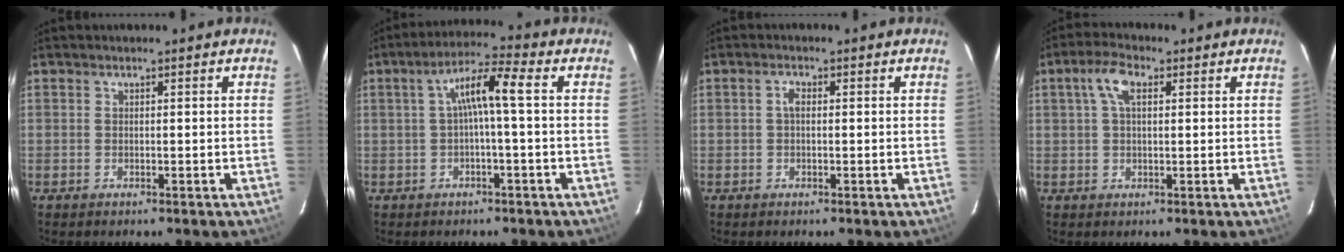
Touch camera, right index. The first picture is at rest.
{"total": 6.2, "force": [0.0, 0.3, 6.2], "torque": [-0.126, 0.019, 0.002]}
{"total": 1.5, "force": [0.0, 0.8, 1.2], "torque": [-0.025, 0.008, -0.002]}
{"total": 5.0, "force": [1.6, 2.3, 4.1], "torque": [-0.081, 0.015, 0.030]}